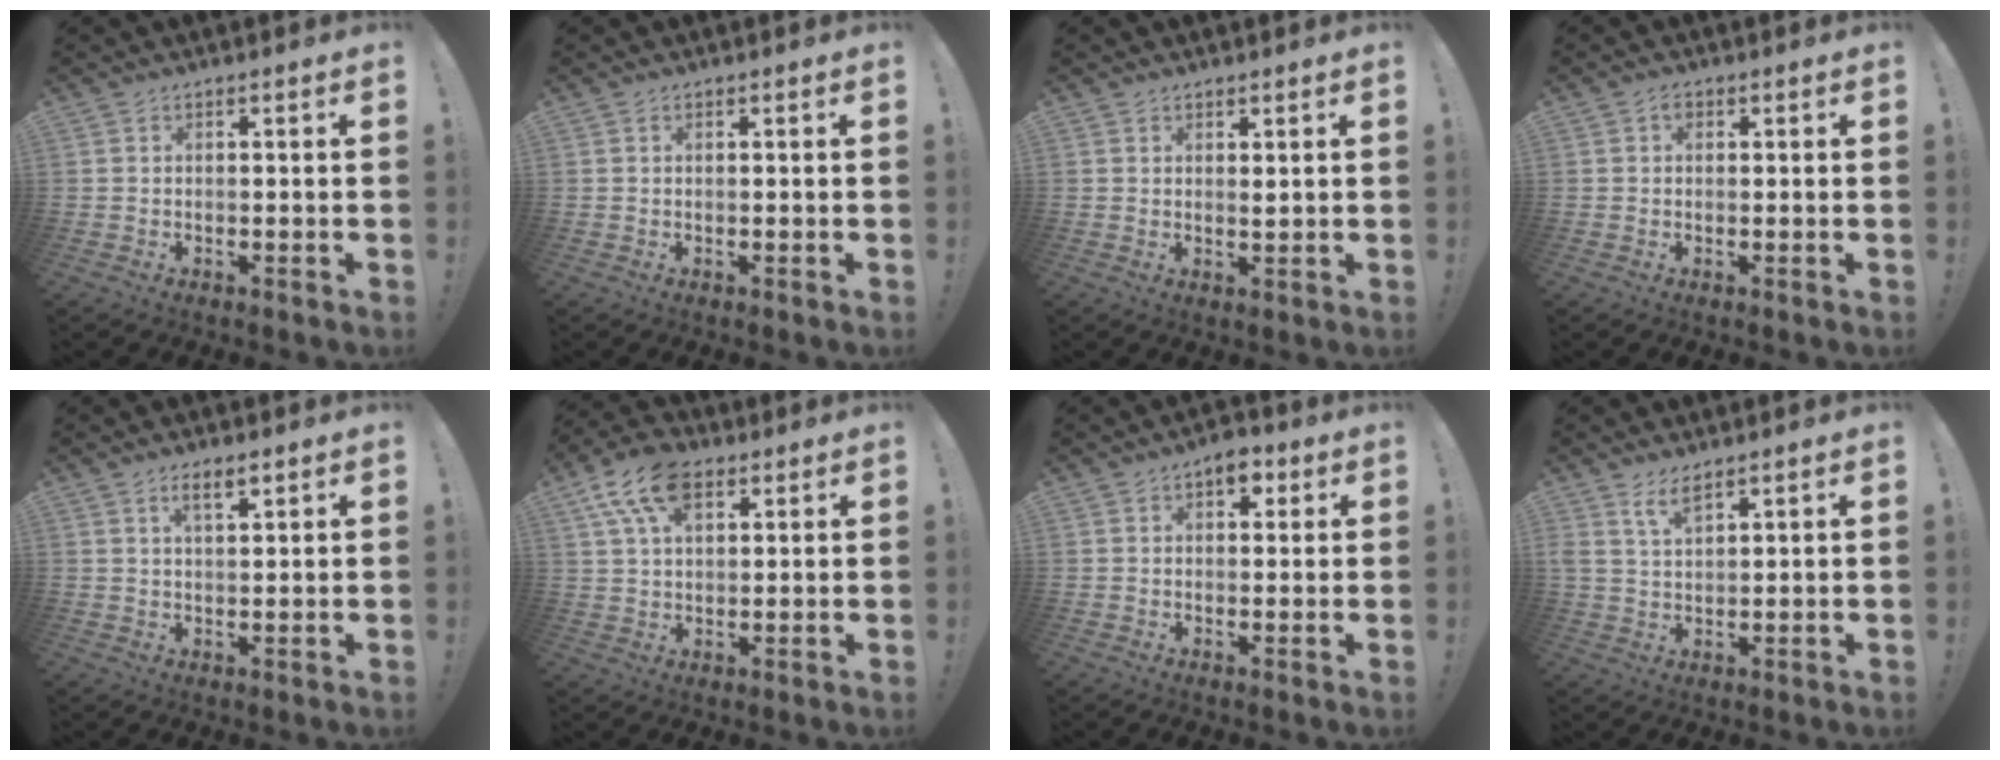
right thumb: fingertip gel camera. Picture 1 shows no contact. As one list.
[{"total": 0.0}, {"total": 1.4, "force": [0.9, 0.6, 0.9], "torque": [0.003, -0.010, 0.012]}, {"total": 1.6, "force": [0.4, 1.2, 1.0], "torque": [-0.016, 0.004, 0.005]}, {"total": 4.5, "force": [2.5, 1.6, 3.4], "torque": [-0.050, -0.009, 0.040]}, {"total": 13.0, "force": [6.4, 7.5, 8.5], "torque": [-0.155, -0.014, 0.119]}, {"total": 4.9, "force": [2.4, 3.1, 3.0], "torque": [-0.026, -0.009, 0.037]}, {"total": 5.2, "force": [3.7, 1.7, 3.2], "torque": [-0.068, -0.013, 0.068]}]